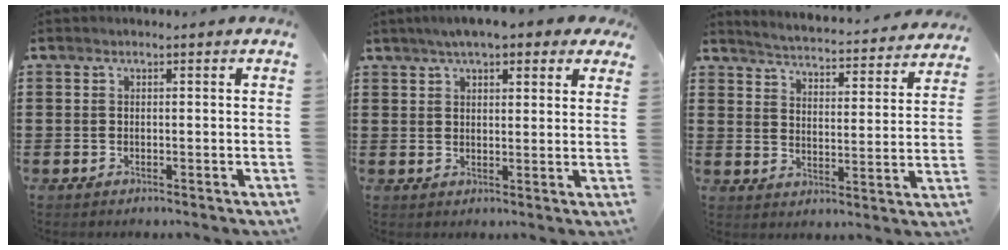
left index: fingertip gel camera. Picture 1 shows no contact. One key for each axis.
{"total": 5.1, "fx": 4.1, "fy": 1.3, "fz": 2.8, "tx": -0.067, "ty": 0.001, "tz": 0.073}
{"total": 3.6, "fx": 3.5, "fy": -0.5, "fz": 0.3, "tx": -0.030, "ty": -0.038, "tz": 0.053}